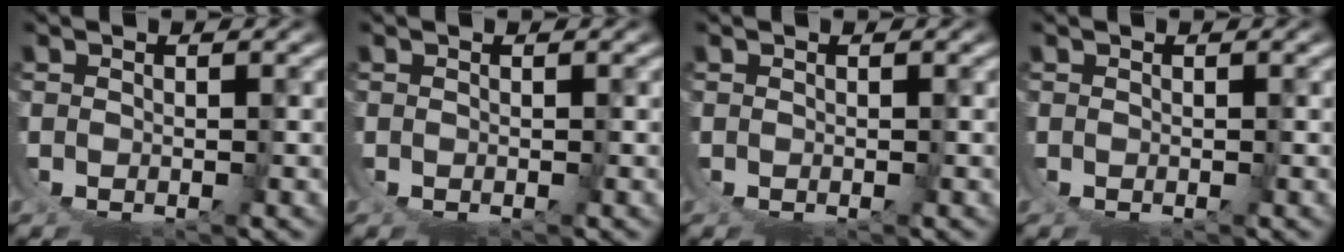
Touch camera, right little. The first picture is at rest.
{"total": 0.0}
{"total": 0.0}
{"total": 0.0}